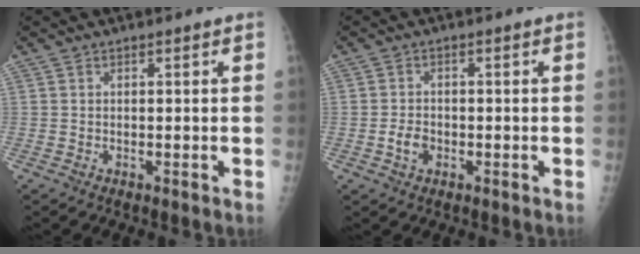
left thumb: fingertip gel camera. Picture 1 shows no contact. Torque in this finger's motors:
{"motor_torque": [0.05, 0.31, 0.06, -0.19, 0.02]}